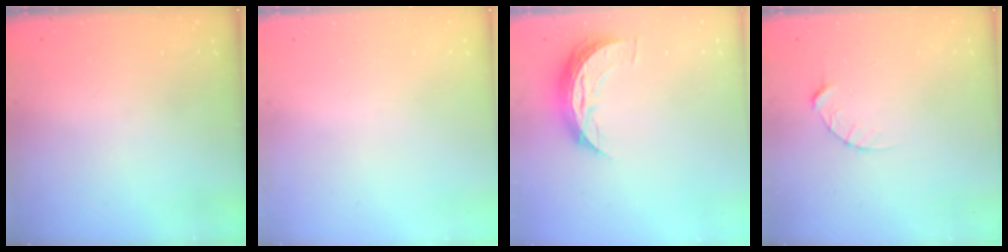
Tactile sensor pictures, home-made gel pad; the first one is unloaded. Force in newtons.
{"total": 0.0}
{"total": 8.3, "press": 8.3, "slide": 0.5}
{"total": 4.7, "press": 4.7, "slide": 0.6}